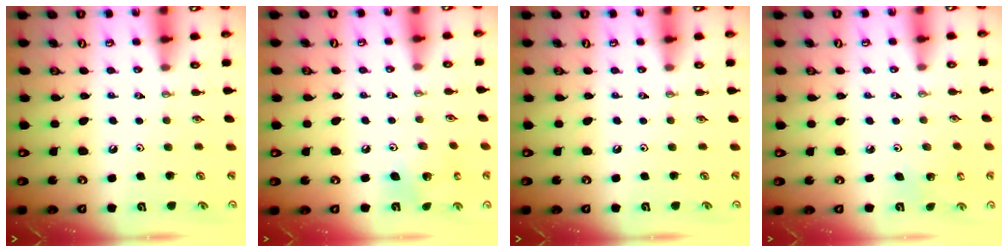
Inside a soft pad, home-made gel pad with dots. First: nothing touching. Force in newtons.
{"total": 6.7, "press": 6.7, "slide": 0.3}
{"total": 0.0}
{"total": 2.0, "press": 2.0, "slide": 0.1}